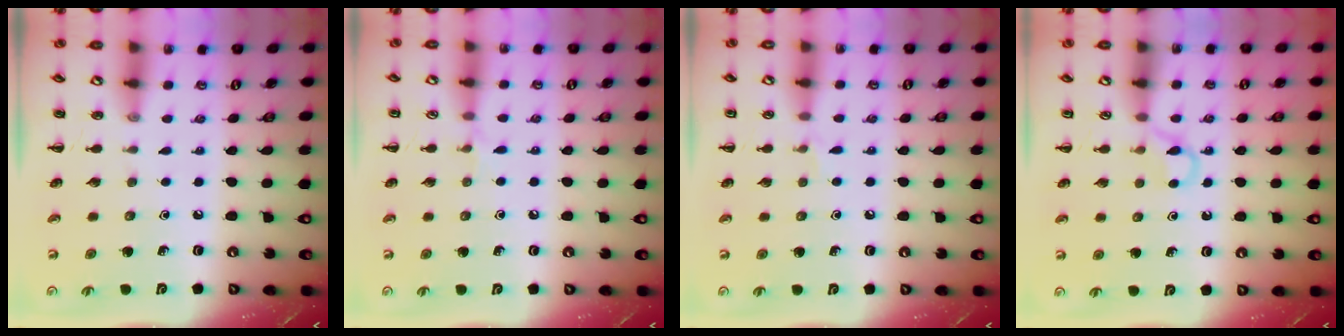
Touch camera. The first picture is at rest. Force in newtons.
{"total": 4.0, "press": 3.7, "slide": 1.5}
{"total": 3.9, "press": 3.8, "slide": 1.1}
{"total": 3.4, "press": 3.2, "slide": 1.1}